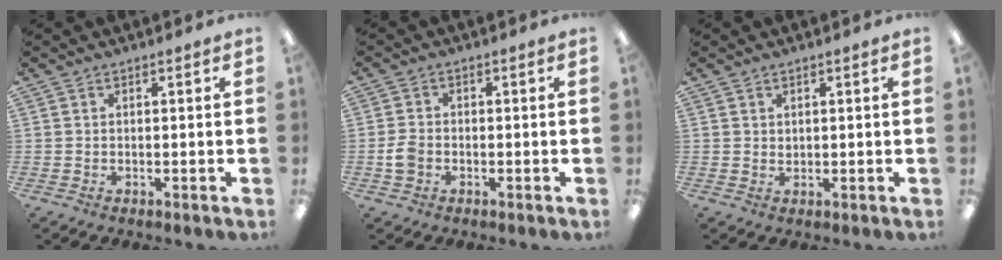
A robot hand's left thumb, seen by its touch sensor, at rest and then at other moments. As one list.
[{"total": 3.7, "force": [-1.0, 2.8, 2.2], "torque": [-0.043, 0.007, -0.019]}, {"total": 1.2, "force": [1.1, 0.6, 0.0], "torque": [0.000, -0.002, 0.021]}]